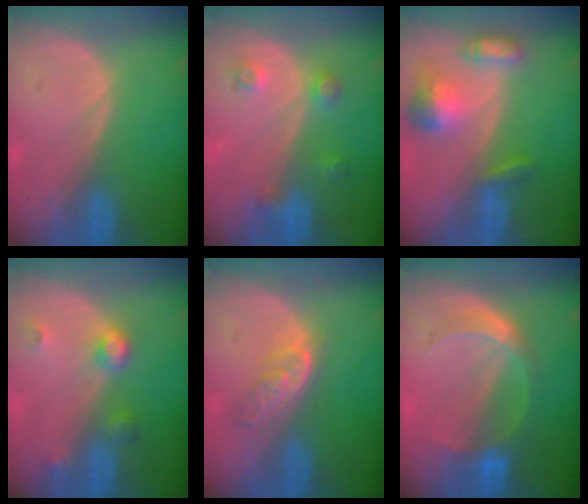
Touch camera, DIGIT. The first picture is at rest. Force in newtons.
{"total": 3.5, "press": 3.3, "slide": 1.1}
{"total": 7.0, "press": 6.5, "slide": 2.6}
{"total": 3.9, "press": 3.6, "slide": 1.4}
{"total": 4.9, "press": 4.2, "slide": 2.4}
{"total": 5.7, "press": 5.4, "slide": 1.9}